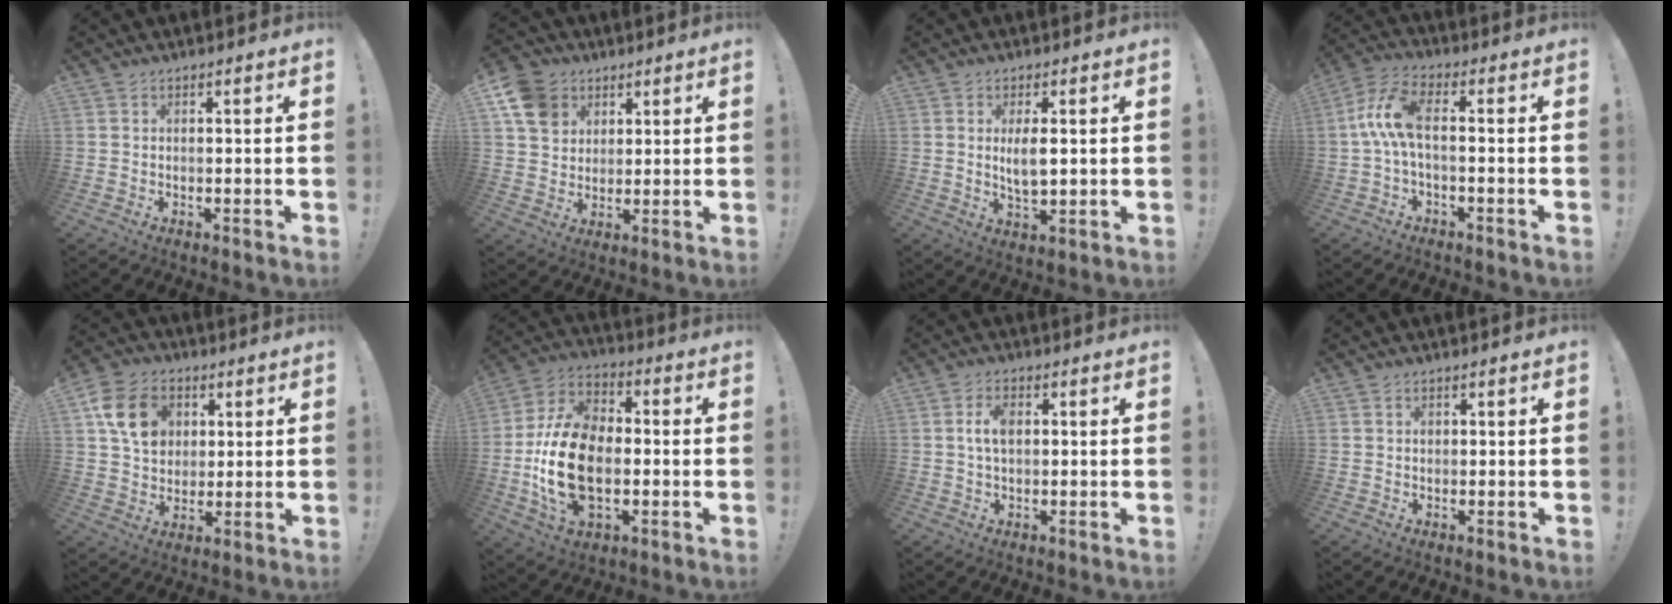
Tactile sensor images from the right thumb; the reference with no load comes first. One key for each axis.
{"total": 11.4, "fx": 5.3, "fy": 9.0, "fz": 4.5, "tx": -0.078, "ty": -0.018, "tz": 0.110}
{"total": 5.7, "fx": 1.0, "fy": 2.2, "fz": 5.1, "tx": -0.086, "ty": -0.010, "tz": 0.012}
{"total": 9.3, "fx": 0.0, "fy": 3.4, "fz": 8.6, "tx": -0.171, "ty": 0.002, "tz": 0.002}
{"total": 14.9, "fx": 5.1, "fy": 11.6, "fz": 7.7, "tx": -0.113, "ty": -0.006, "tz": 0.104}
{"total": 20.5, "fx": -3.9, "fy": 13.5, "fz": 15.0, "tx": -0.290, "ty": 0.023, "tz": -0.058}
{"total": 4.6, "fx": 0.6, "fy": 2.5, "fz": 3.8, "tx": -0.072, "ty": 0.009, "tz": 0.010}
{"total": 0.5, "fx": 0.0, "fy": 0.5, "fz": 0.2, "tx": 0.001, "ty": 0.001, "tz": -0.001}